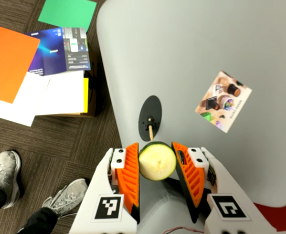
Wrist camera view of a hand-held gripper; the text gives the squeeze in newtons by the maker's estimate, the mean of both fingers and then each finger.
{"total": 9.2, "left": 9.5, "right": 8.9}